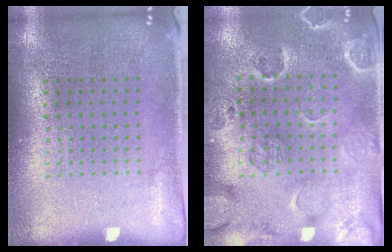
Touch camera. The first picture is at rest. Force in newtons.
{"total": 2.5, "press": 2.2, "slide": 1.1}